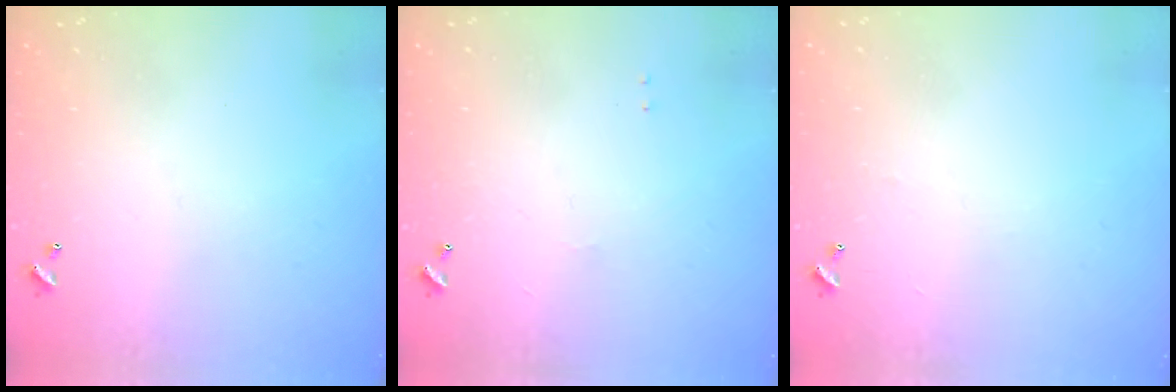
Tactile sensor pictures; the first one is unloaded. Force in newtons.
{"total": 0.9, "press": 0.8, "slide": 0.5}
{"total": 2.6, "press": 2.6, "slide": 0.4}